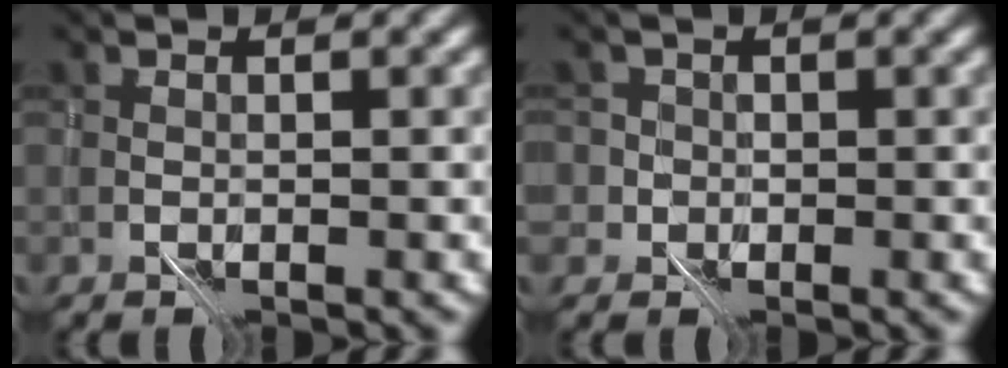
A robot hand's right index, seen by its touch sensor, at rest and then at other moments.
{"total": 2.6, "force": [-0.1, 2.5, 0.8], "torque": [0.010, 0.010, -0.020]}